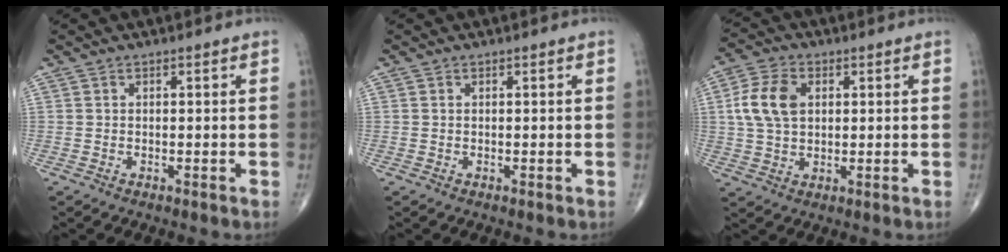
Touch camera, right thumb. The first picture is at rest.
{"total": 0.0}
{"total": 8.9, "force": [1.8, 5.9, 6.4], "torque": [-0.127, 0.006, 0.034]}